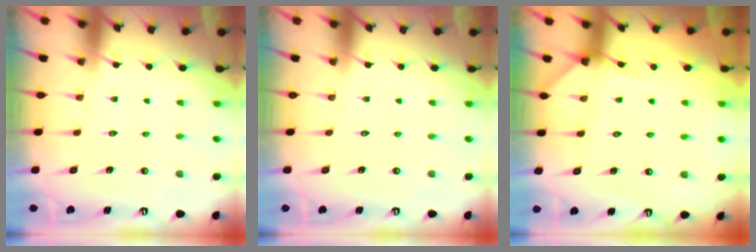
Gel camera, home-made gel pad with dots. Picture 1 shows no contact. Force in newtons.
{"total": 0.0}
{"total": 4.4, "press": 4.3, "slide": 0.7}